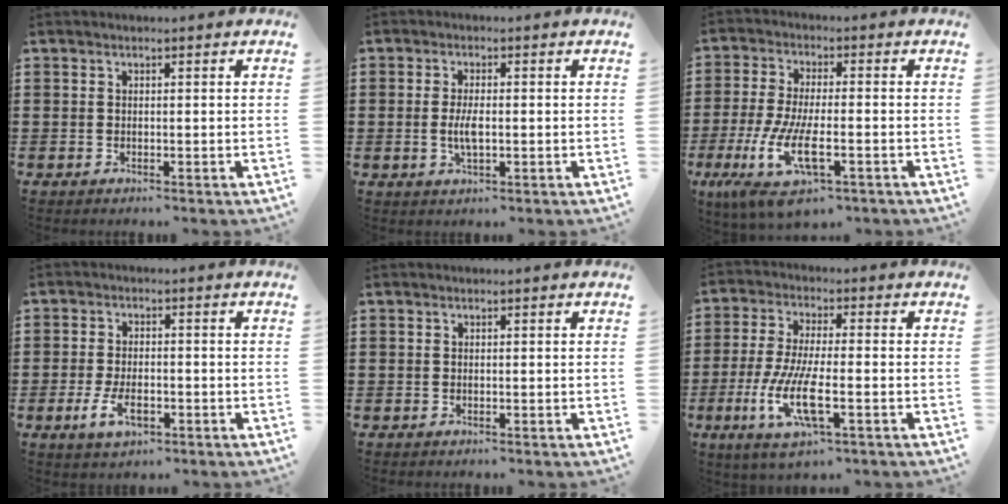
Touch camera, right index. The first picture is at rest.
{"total": 3.7, "force": [-0.4, 1.4, 3.4], "torque": [-0.076, -0.003, -0.012]}
{"total": 10.4, "force": [-5.0, 3.4, 8.5], "torque": [-0.199, -0.018, -0.094]}
{"total": 4.4, "force": [-1.7, 2.2, 3.4], "torque": [-0.080, -0.007, -0.034]}
{"total": 0.0}
{"total": 9.6, "force": [-3.9, 2.4, 8.5], "torque": [-0.185, -0.016, -0.073]}